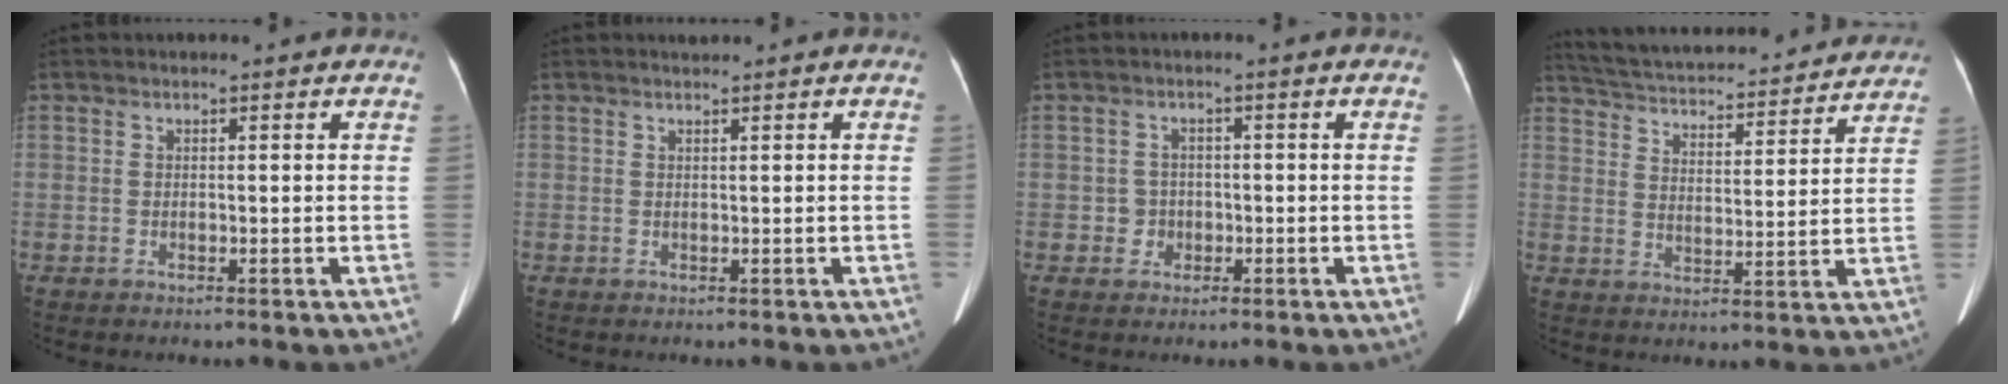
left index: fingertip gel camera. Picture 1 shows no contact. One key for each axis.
{"total": 0.5, "fx": 0.5, "fy": -0.1, "fz": 0.1, "tx": -0.006, "ty": 0.001, "tz": 0.010}
{"total": 2.2, "fx": -0.6, "fy": 2.2, "fz": 0.2, "tx": 0.002, "ty": 0.008, "tz": -0.010}
{"total": 24.1, "fx": 22.2, "fy": 5.0, "fz": 7.9, "tx": -0.143, "ty": 0.006, "tz": 0.297}